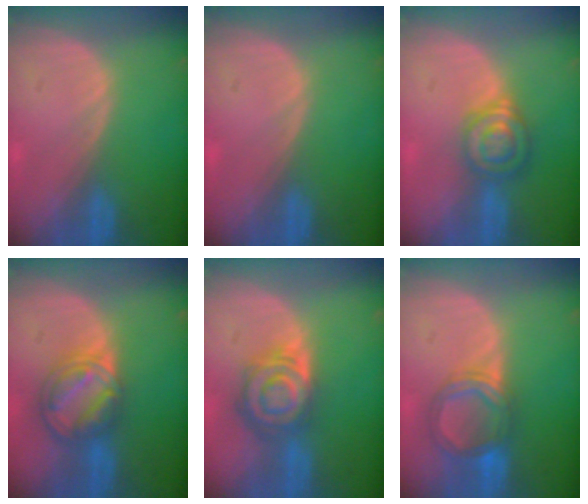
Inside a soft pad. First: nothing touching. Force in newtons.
{"total": 0.0}
{"total": 6.5, "press": 5.8, "slide": 3.0}
{"total": 8.3, "press": 7.1, "slide": 4.3}
{"total": 8.1, "press": 7.2, "slide": 3.8}
{"total": 5.6, "press": 5.6, "slide": 0.3}